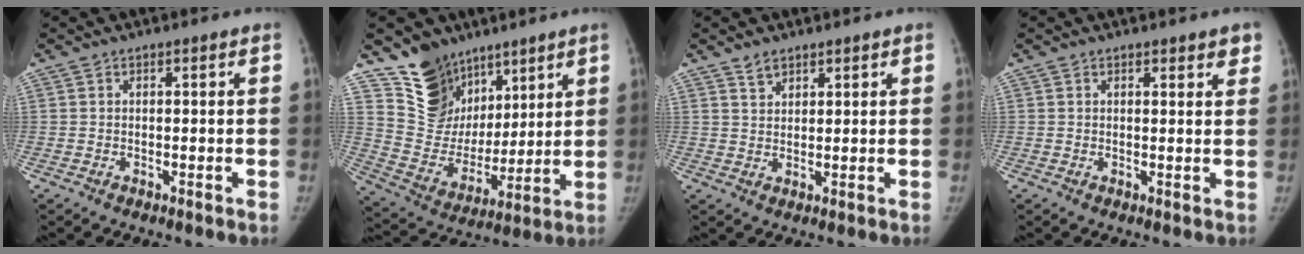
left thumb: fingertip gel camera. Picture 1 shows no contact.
{"total": 14.9, "force": [10.3, 10.3, 3.2], "torque": [0.001, -0.071, 0.202]}
{"total": 2.9, "force": [2.2, 1.6, 0.8], "torque": [-0.003, -0.014, 0.042]}
{"total": 2.7, "force": [2.0, 1.0, 1.5], "torque": [-0.002, -0.007, 0.021]}